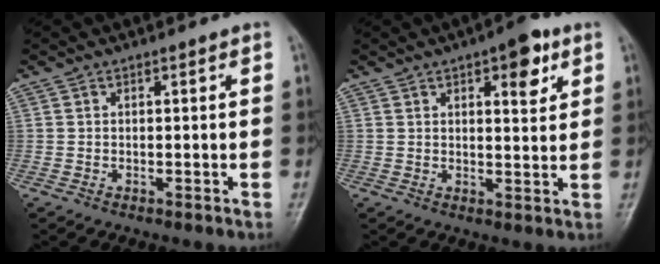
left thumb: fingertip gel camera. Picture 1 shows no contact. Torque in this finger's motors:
{"motor_torque": [0.06, 0.16, -0.12, -0.21, 0.07]}